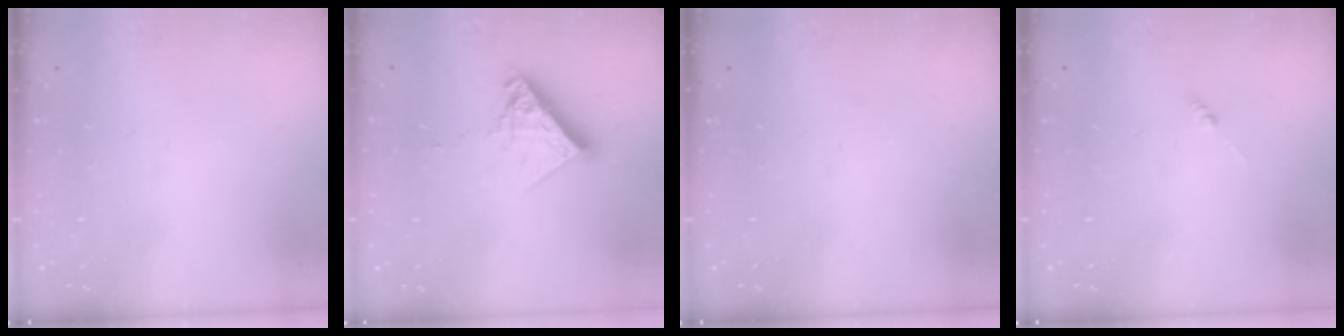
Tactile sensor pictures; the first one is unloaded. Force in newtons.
{"total": 10.1, "press": 10.1, "slide": 0.9}
{"total": 0.0}
{"total": 0.0}